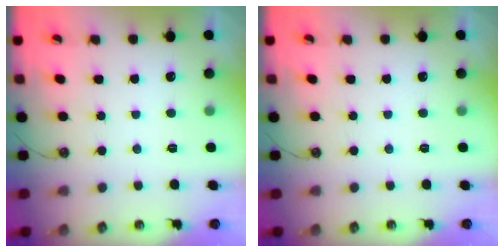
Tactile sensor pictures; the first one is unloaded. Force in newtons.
{"total": 0.0}